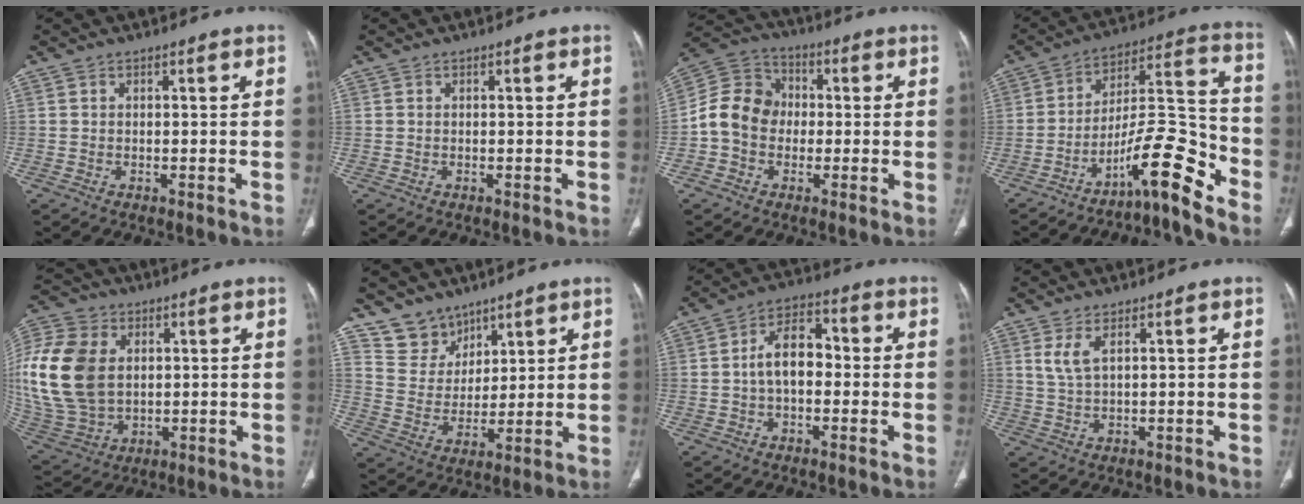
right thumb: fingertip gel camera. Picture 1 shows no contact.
{"total": 0.0}
{"total": 10.6, "force": [-1.0, 9.0, 5.5], "torque": [-0.090, 0.038, -0.030]}
{"total": 12.9, "force": [-8.9, 2.4, 9.1], "torque": [-0.144, 0.100, -0.149]}
{"total": 22.5, "force": [3.3, 15.9, 15.5], "torque": [-0.354, -0.004, 0.077]}
{"total": 8.3, "force": [6.5, 5.1, 0.7], "torque": [0.020, -0.057, 0.139]}
{"total": 8.5, "force": [-0.4, 5.3, 6.7], "torque": [-0.104, 0.031, -0.015]}
{"total": 3.6, "force": [1.8, 0.9, 3.0], "torque": [-0.072, -0.010, 0.048]}